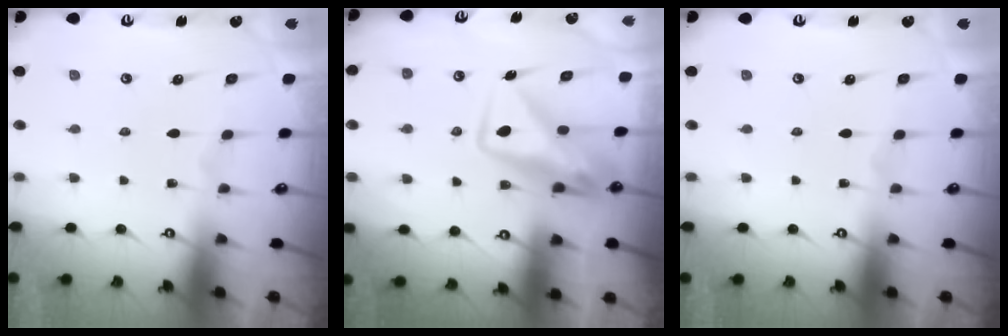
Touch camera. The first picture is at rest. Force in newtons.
{"total": 11.4, "press": 11.4, "slide": 0.9}
{"total": 0.0}